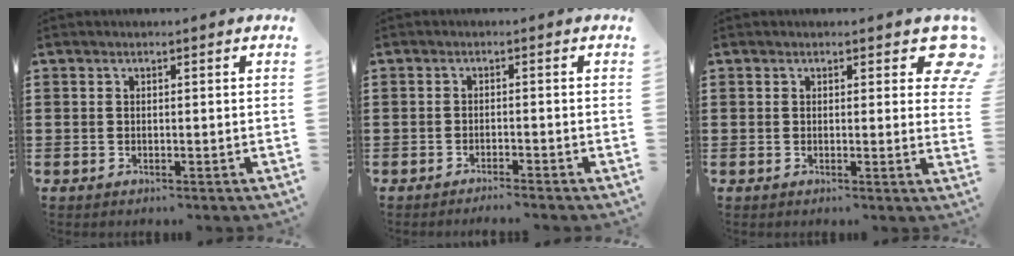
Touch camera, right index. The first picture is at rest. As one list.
[{"total": 1.6, "force": [-1.5, -0.2, 0.2], "torque": [-0.005, 0.002, -0.031]}, {"total": 3.3, "force": [2.0, 1.5, 2.1], "torque": [-0.010, -0.006, 0.027]}]